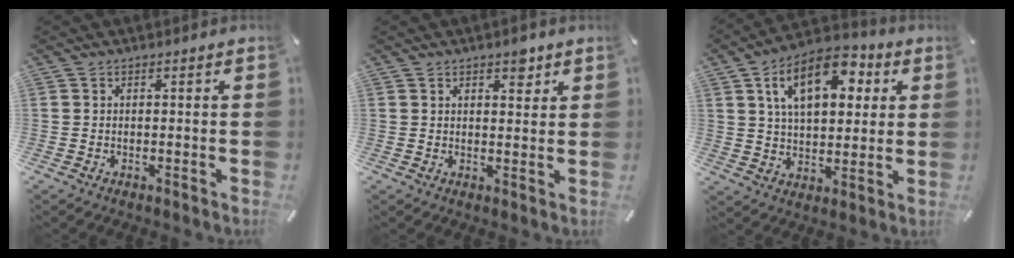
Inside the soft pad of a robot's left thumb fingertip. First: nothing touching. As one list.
[{"total": 3.9, "force": [2.5, 2.1, 2.2], "torque": [-0.016, -0.009, 0.037]}, {"total": 15.3, "force": [6.4, 8.9, 10.7], "torque": [-0.173, -0.003, 0.111]}]